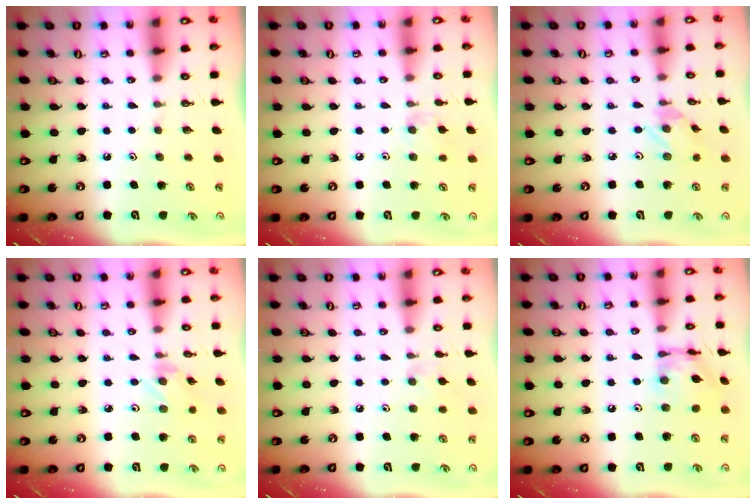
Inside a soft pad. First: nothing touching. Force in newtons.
{"total": 6.3, "press": 6.3, "slide": 0.8}
{"total": 1.8, "press": 1.8, "slide": 0.2}
{"total": 0.8, "press": 0.8, "slide": 0.1}
{"total": 4.2, "press": 4.1, "slide": 0.7}
{"total": 10.9, "press": 10.8, "slide": 0.9}